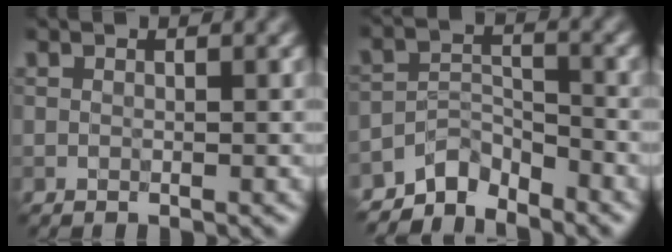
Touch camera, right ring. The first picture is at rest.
{"total": 3.5, "force": [-3.3, 1.1, 0.6], "torque": [-0.004, 0.005, -0.071]}